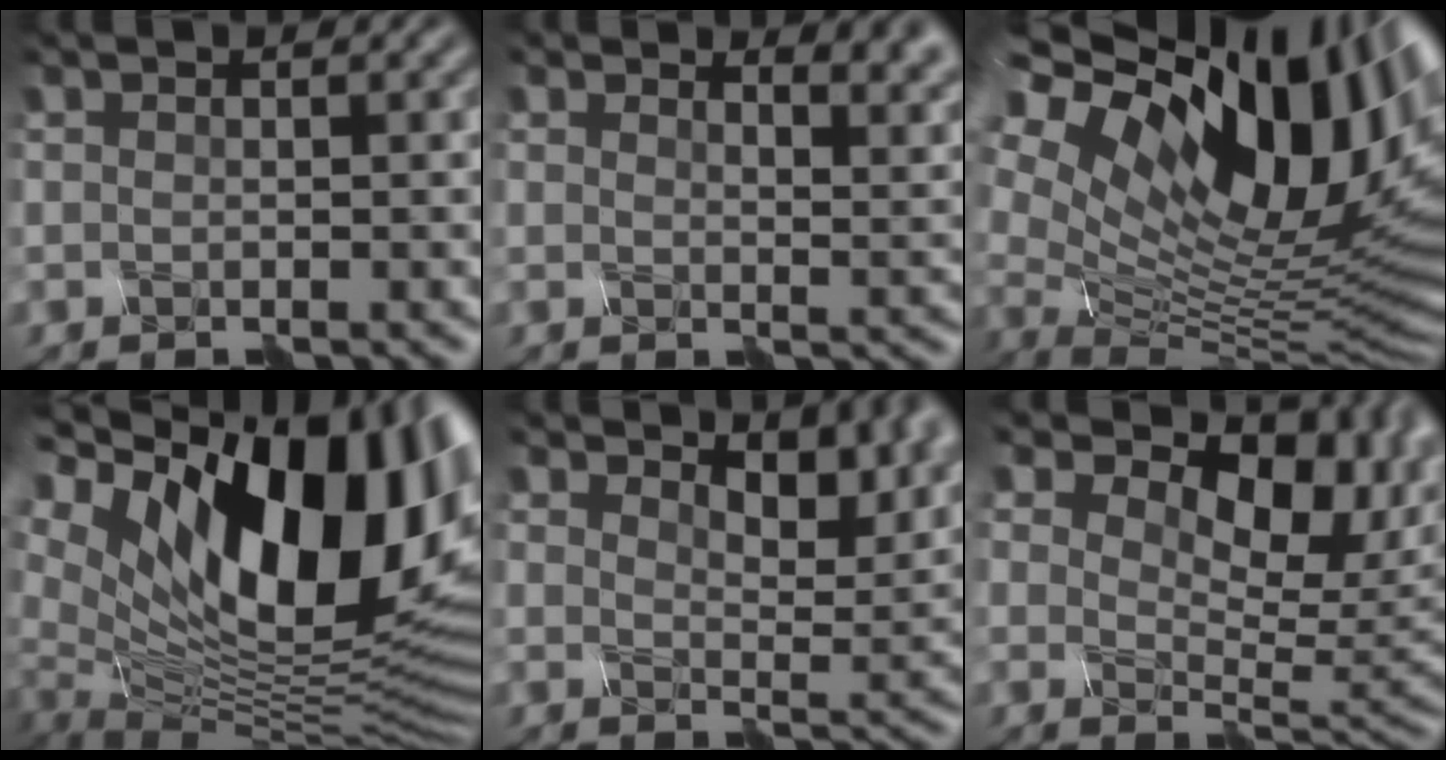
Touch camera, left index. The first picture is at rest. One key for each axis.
{"total": 4.9, "fx": 4.0, "fy": 1.8, "fz": 2.3, "tx": -0.026, "ty": -0.001, "tz": 0.043}
{"total": 18.5, "fx": 7.9, "fy": 10.0, "fz": 13.4, "tx": -0.232, "ty": 0.031, "tz": 0.148}
{"total": 17.7, "fx": 5.5, "fy": 8.8, "fz": 14.3, "tx": -0.240, "ty": 0.021, "tz": 0.090}
{"total": 6.4, "fx": 4.6, "fy": 2.6, "fz": 3.6, "tx": -0.053, "ty": -0.001, "tz": 0.065}
{"total": 12.0, "fx": 5.3, "fy": 6.8, "fz": 8.3, "tx": -0.116, "ty": 0.018, "tz": 0.075}